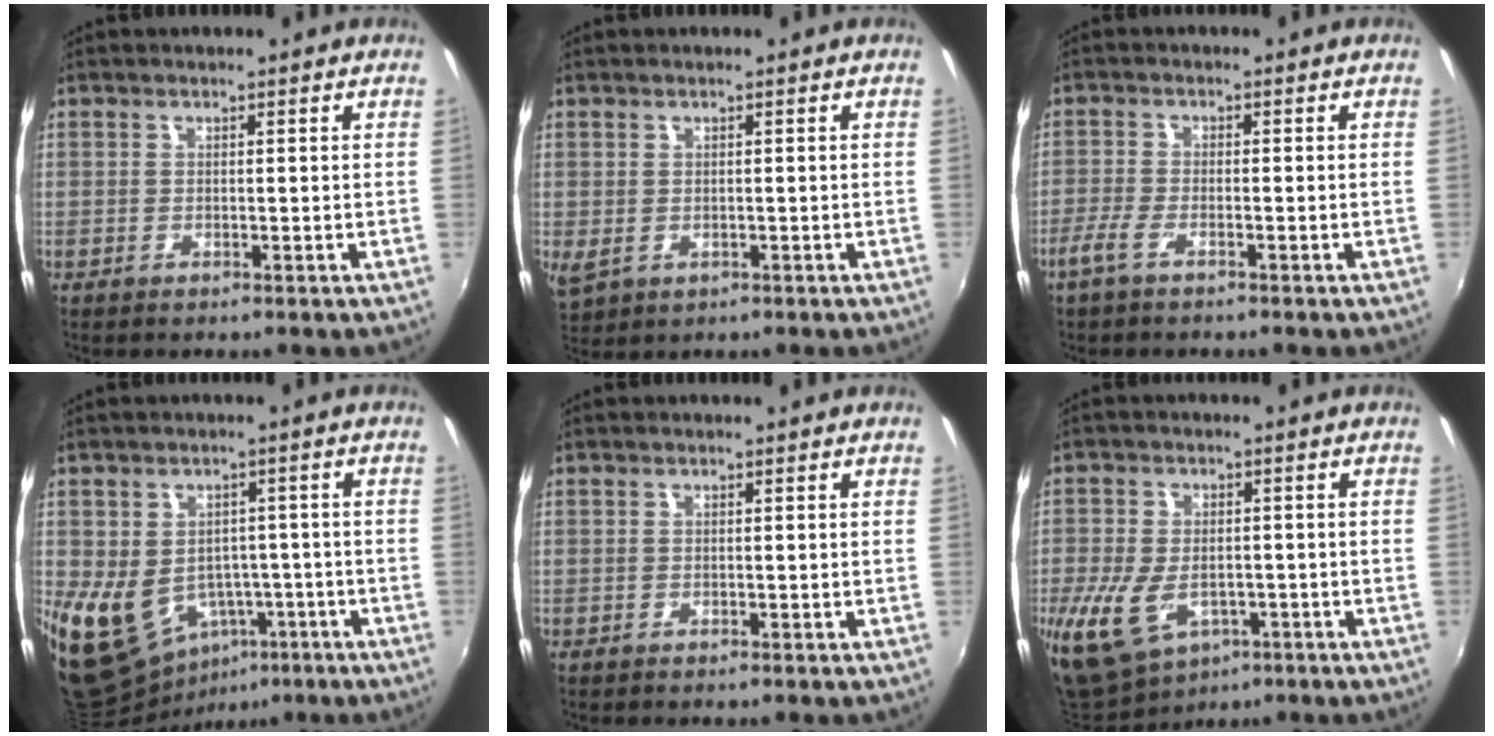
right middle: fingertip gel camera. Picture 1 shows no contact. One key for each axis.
{"total": 3.1, "fx": 0.1, "fy": 2.2, "fz": 2.2, "tx": -0.042, "ty": -0.009, "tz": 0.009}
{"total": 3.8, "fx": -2.6, "fy": 0.8, "fz": 2.6, "tx": -0.067, "ty": -0.007, "tz": -0.051}
{"total": 12.4, "fx": -3.5, "fy": 10.1, "fz": 6.3, "tx": -0.145, "ty": -0.004, "tz": -0.025}
{"total": 0.0}
{"total": 13.9, "fx": -5.0, "fy": 9.3, "fz": 9.1, "tx": -0.215, "ty": -0.032, "tz": -0.075}